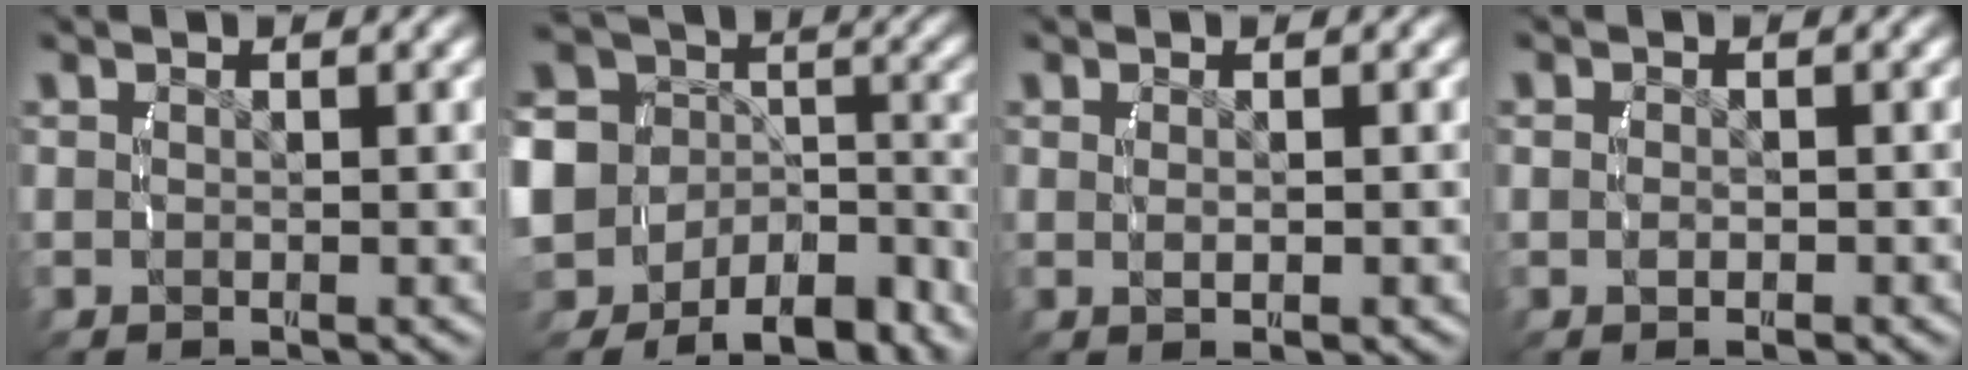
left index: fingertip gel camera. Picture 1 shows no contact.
{"total": 13.1, "force": [-3.9, 10.5, 6.8], "torque": [-0.155, -0.034, -0.065]}
{"total": 1.0, "force": [-0.1, -0.4, 1.0], "torque": [-0.020, -0.005, 0.005]}
{"total": 0.8, "force": [-0.4, 0.3, 0.7], "torque": [-0.015, -0.009, -0.004]}